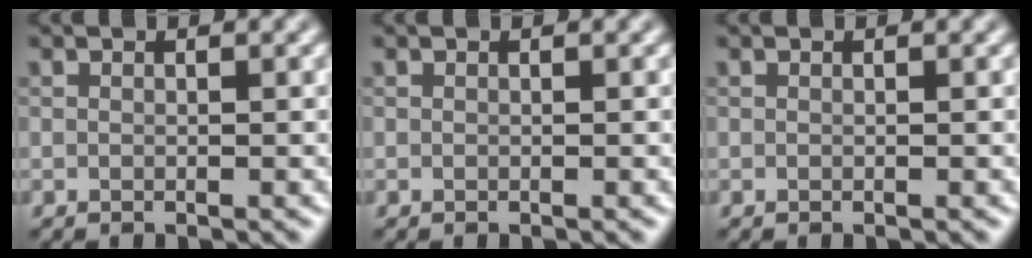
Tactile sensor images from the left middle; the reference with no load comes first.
{"total": 0.0}
{"total": 0.0}